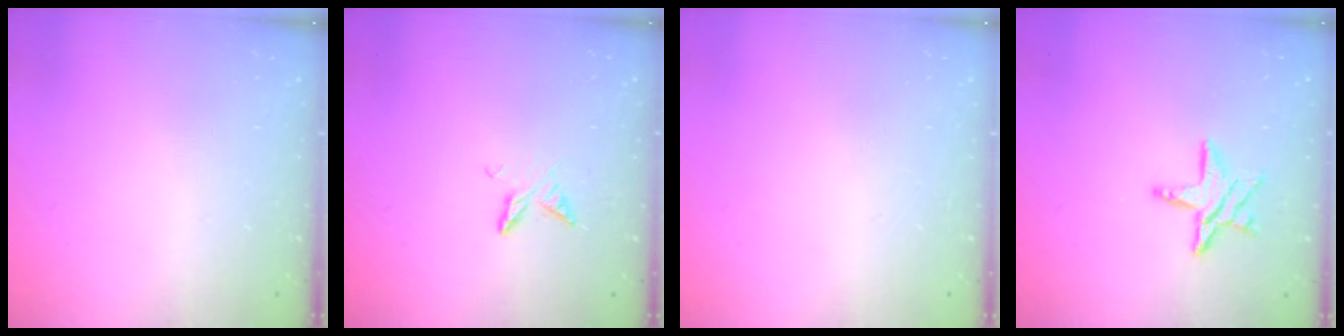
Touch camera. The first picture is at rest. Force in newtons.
{"total": 7.2, "press": 7.2, "slide": 0.6}
{"total": 0.0}
{"total": 9.8, "press": 9.7, "slide": 1.0}